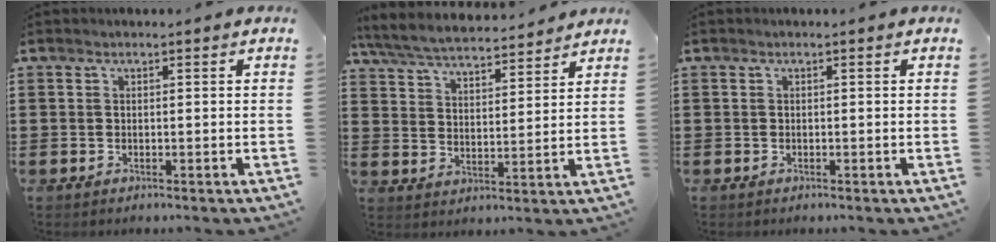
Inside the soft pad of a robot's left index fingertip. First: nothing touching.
{"total": 5.8, "force": [5.5, 0.6, 1.7], "torque": [-0.058, -0.030, 0.095]}
{"total": 0.0}